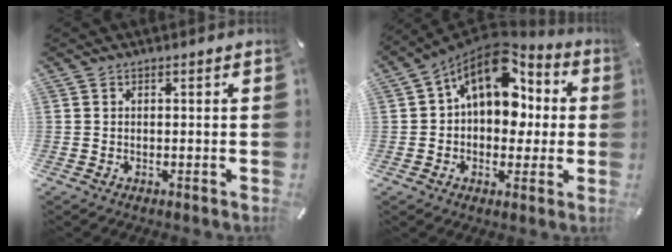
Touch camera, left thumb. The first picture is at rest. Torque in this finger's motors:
{"motor_torque": [1.88, 3.13, 2.22, -0.30, 0.26]}